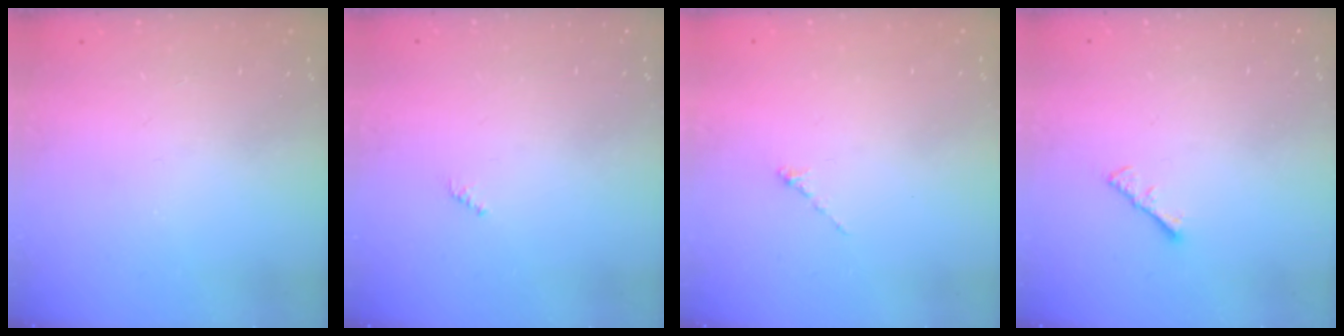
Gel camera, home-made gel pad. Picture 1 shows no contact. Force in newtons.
{"total": 0.7, "press": 0.7, "slide": 0.3}
{"total": 0.0}
{"total": 1.1, "press": 1.1, "slide": 0.4}